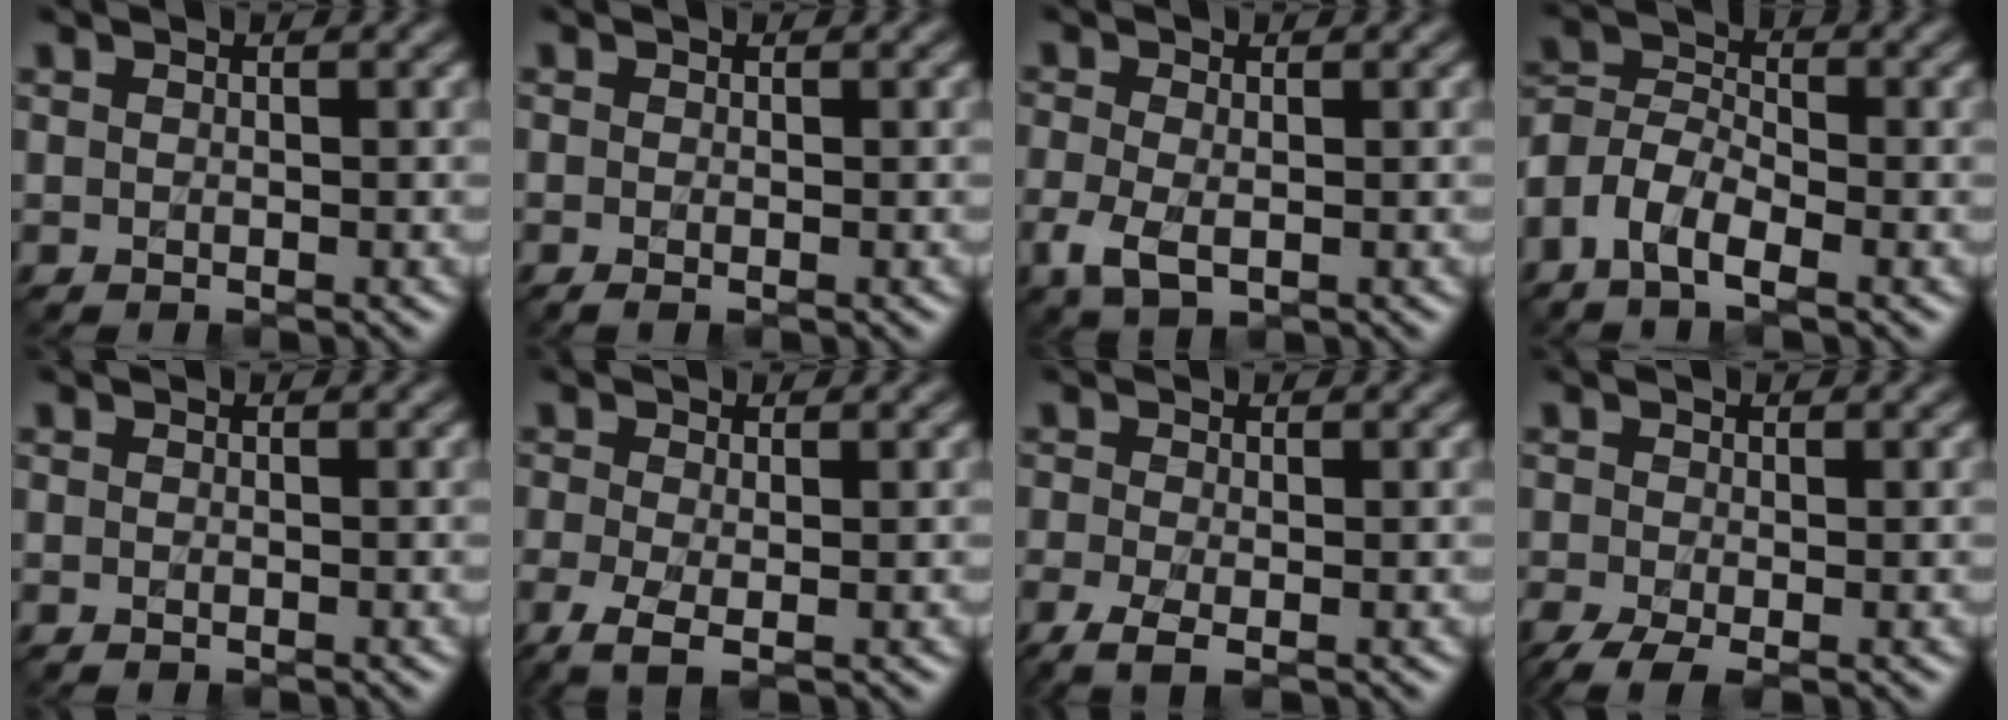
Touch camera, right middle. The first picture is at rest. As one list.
[{"total": 0.5, "force": [-0.3, 0.0, 0.4], "torque": [-0.008, -0.004, -0.006]}, {"total": 3.0, "force": [-1.4, 1.6, 2.2], "torque": [-0.057, -0.012, -0.025]}, {"total": 5.0, "force": [-3.5, 2.3, 2.7], "torque": [-0.058, -0.003, -0.079]}, {"total": 0.0}, {"total": 3.2, "force": [-1.8, 0.9, 2.5], "torque": [-0.063, -0.010, -0.037]}, {"total": 2.9, "force": [-1.7, 0.8, 2.2], "torque": [-0.055, -0.011, -0.035]}, {"total": 3.0, "force": [-1.9, 0.8, 2.2], "torque": [-0.050, -0.007, -0.038]}]